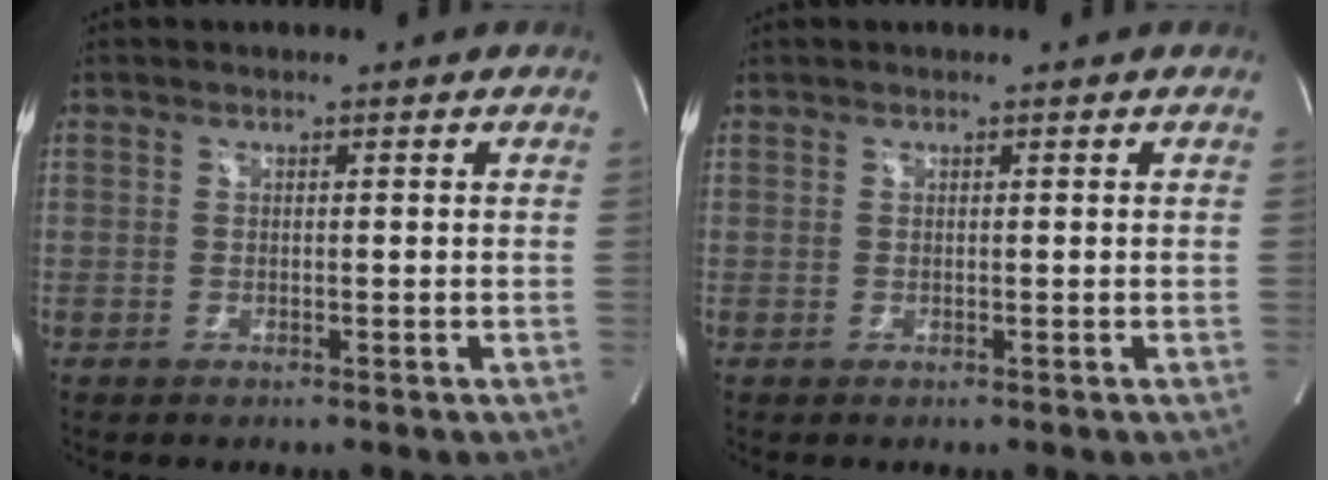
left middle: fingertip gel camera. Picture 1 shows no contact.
{"total": 0.0}